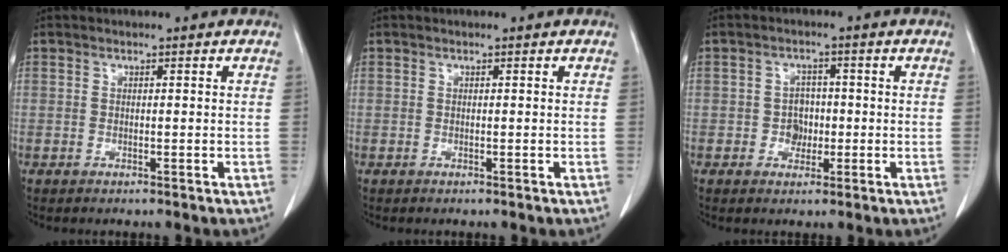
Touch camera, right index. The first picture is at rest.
{"total": 0.0}
{"total": 3.1, "force": [-0.5, 2.6, 1.4], "torque": [-0.015, 0.007, -0.006]}